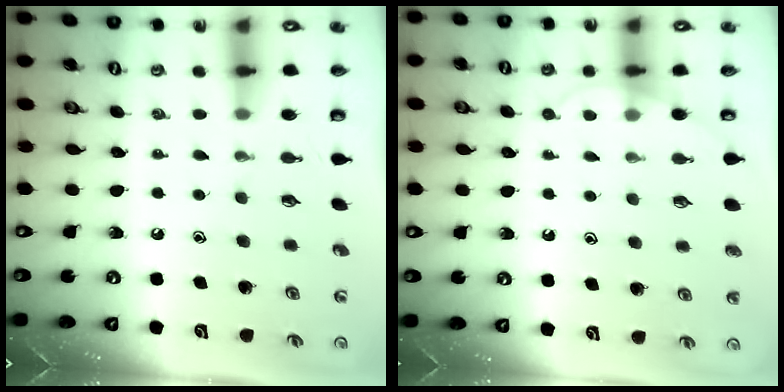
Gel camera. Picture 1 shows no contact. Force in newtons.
{"total": 3.9, "press": 3.9, "slide": 0.3}